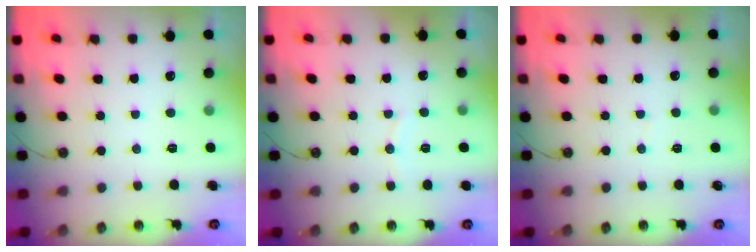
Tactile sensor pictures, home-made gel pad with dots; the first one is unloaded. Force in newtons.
{"total": 3.8, "press": 3.8, "slide": 0.2}
{"total": 2.3, "press": 2.3, "slide": 0.3}